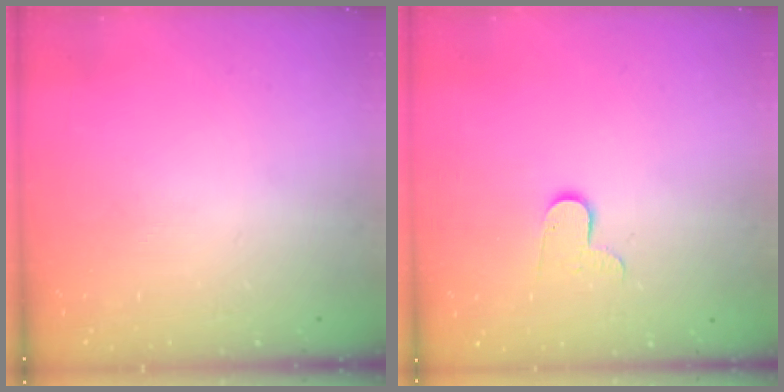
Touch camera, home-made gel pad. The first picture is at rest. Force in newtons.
{"total": 7.2, "press": 7.2, "slide": 0.3}